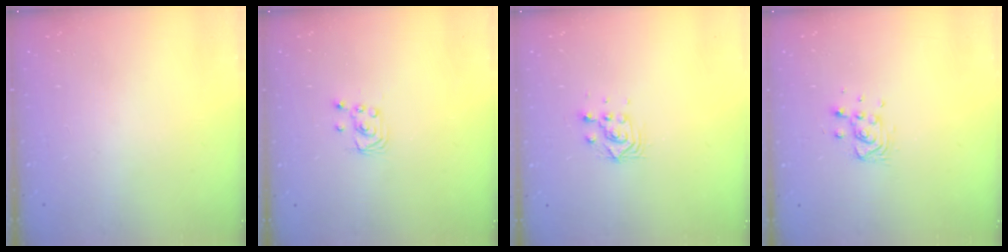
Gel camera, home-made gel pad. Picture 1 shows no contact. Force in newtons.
{"total": 2.4, "press": 2.4, "slide": 0.2}
{"total": 4.8, "press": 4.8, "slide": 0.1}
{"total": 9.3, "press": 9.0, "slide": 2.3}